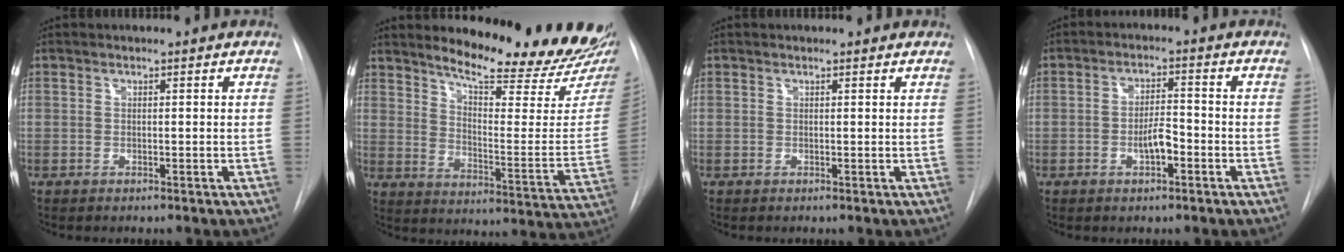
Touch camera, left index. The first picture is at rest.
{"total": 20.8, "force": [18.7, 3.1, 8.5], "torque": [-0.117, -0.094, 0.237]}
{"total": 1.6, "force": [1.5, 0.4, 0.3], "torque": [-0.013, 0.012, 0.014]}
{"total": 3.9, "force": [-1.5, 1.3, 3.4], "torque": [-0.062, 0.007, -0.026]}